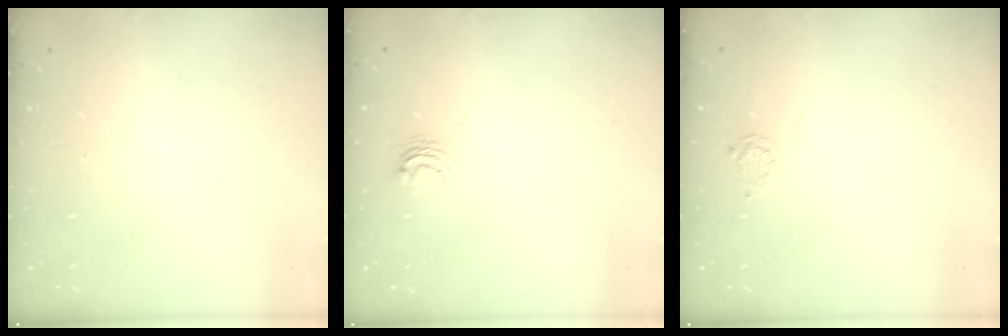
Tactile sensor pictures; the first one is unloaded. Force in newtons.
{"total": 4.7, "press": 4.7, "slide": 0.2}
{"total": 2.8, "press": 2.8, "slide": 0.3}